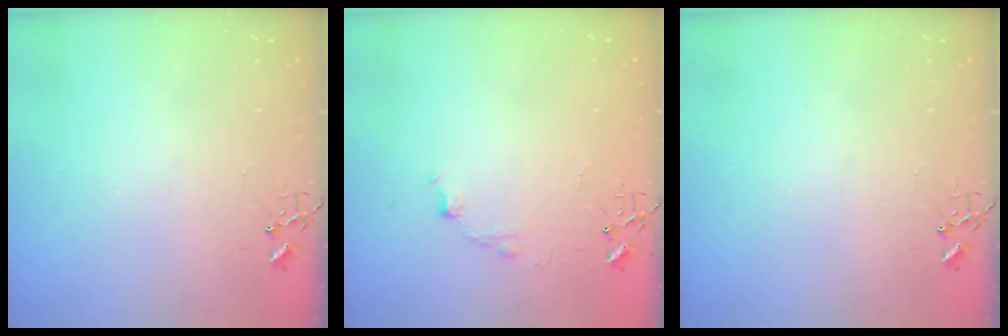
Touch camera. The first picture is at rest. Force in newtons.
{"total": 6.7, "press": 6.7, "slide": 0.9}
{"total": 0.0}